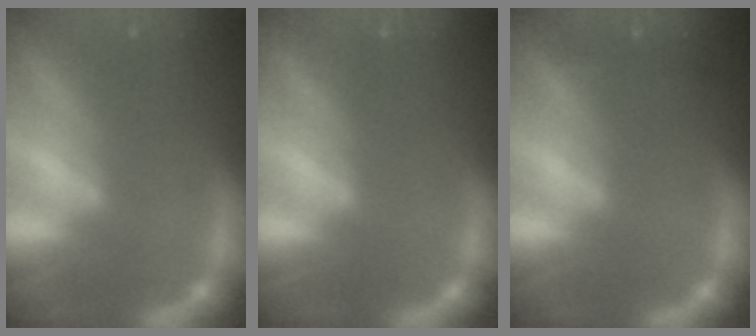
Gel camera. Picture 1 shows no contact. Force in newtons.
{"total": 0.0}
{"total": 1.4}